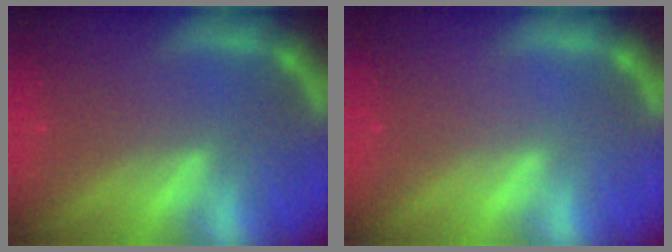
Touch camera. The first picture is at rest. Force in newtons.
{"total": 0.0}